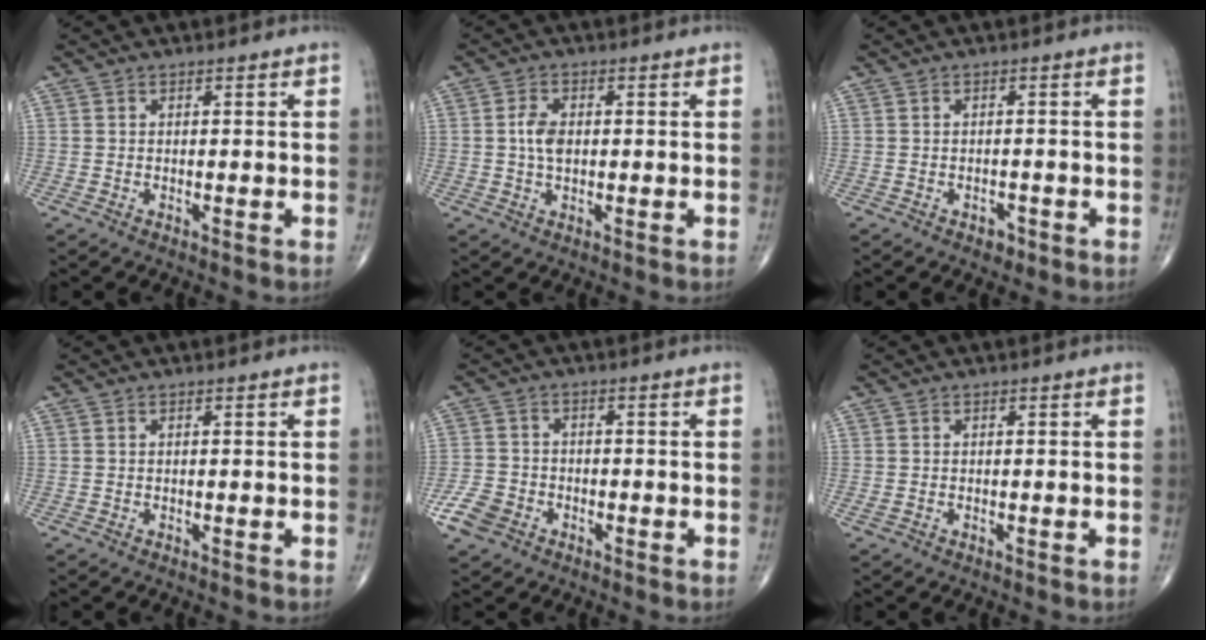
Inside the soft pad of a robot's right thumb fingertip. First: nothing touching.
{"total": 4.0, "force": [0.1, 2.4, 3.2], "torque": [-0.061, 0.004, -0.001]}
{"total": 1.9, "force": [-1.1, 1.3, 0.8], "torque": [-0.005, 0.005, -0.013]}
{"total": 0.0}
{"total": 6.0, "force": [-3.1, 4.5, 2.5], "torque": [-0.050, 0.014, -0.059]}
{"total": 0.9, "force": [-0.2, 0.7, 0.6], "torque": [-0.019, 0.000, -0.002]}